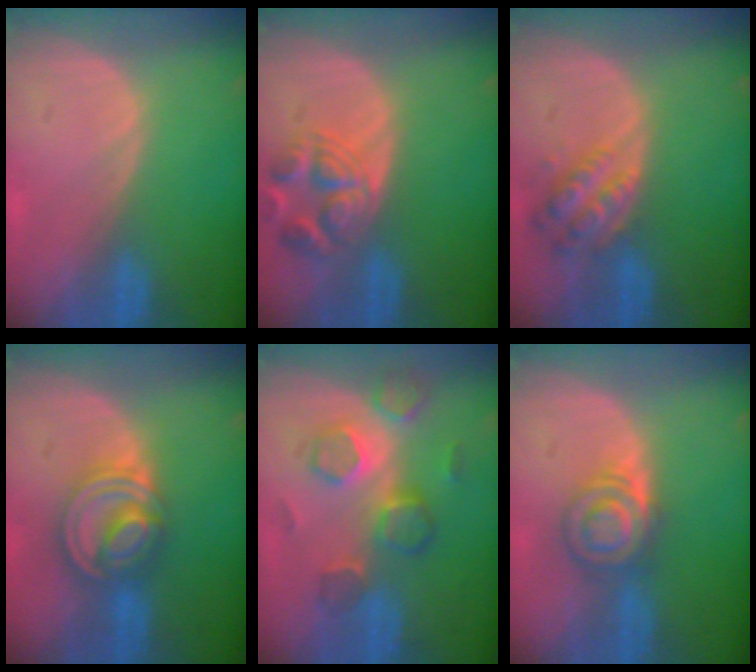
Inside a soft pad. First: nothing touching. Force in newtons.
{"total": 6.5, "press": 6.3, "slide": 1.6}
{"total": 6.0, "press": 5.5, "slide": 2.3}
{"total": 8.3, "press": 7.0, "slide": 4.5}
{"total": 8.8, "press": 7.7, "slide": 4.2}
{"total": 6.0, "press": 5.5, "slide": 2.2}